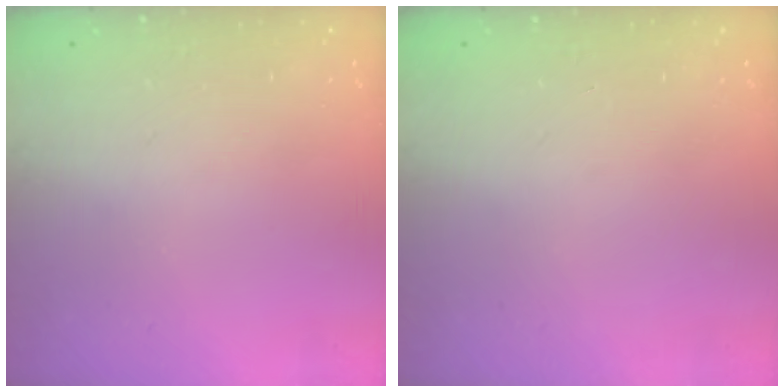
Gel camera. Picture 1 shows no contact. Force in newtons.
{"total": 0.0}